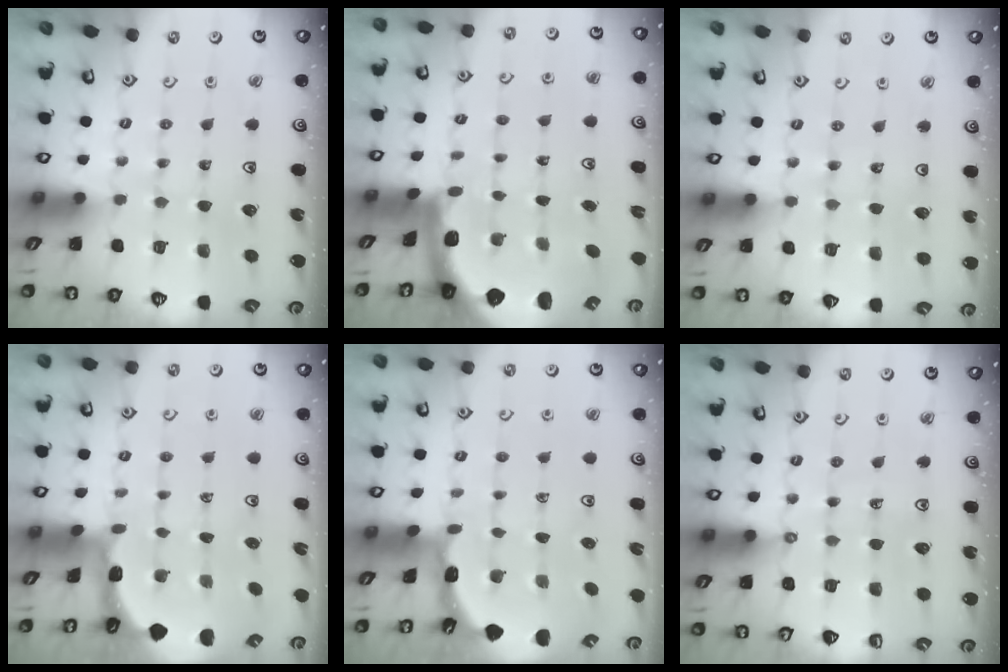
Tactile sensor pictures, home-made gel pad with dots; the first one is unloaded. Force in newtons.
{"total": 3.6, "press": 3.5, "slide": 0.9}
{"total": 2.6, "press": 2.6, "slide": 0.2}
{"total": 1.5, "press": 1.5, "slide": 0.2}
{"total": 1.8, "press": 1.8, "slide": 0.2}
{"total": 5.3, "press": 5.0, "slide": 1.6}